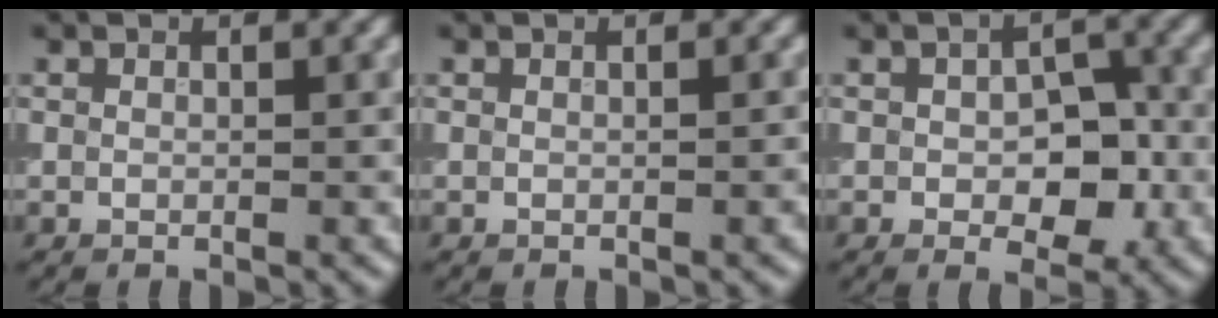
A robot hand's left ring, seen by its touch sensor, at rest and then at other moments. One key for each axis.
{"total": 0.8, "fx": -0.1, "fy": 0.2, "fz": 0.8, "tx": -0.006, "ty": 0.002, "tz": -0.001}
{"total": 5.0, "fx": -0.8, "fy": 2.8, "fz": 4.1, "tx": -0.057, "ty": -0.004, "tz": -0.011}